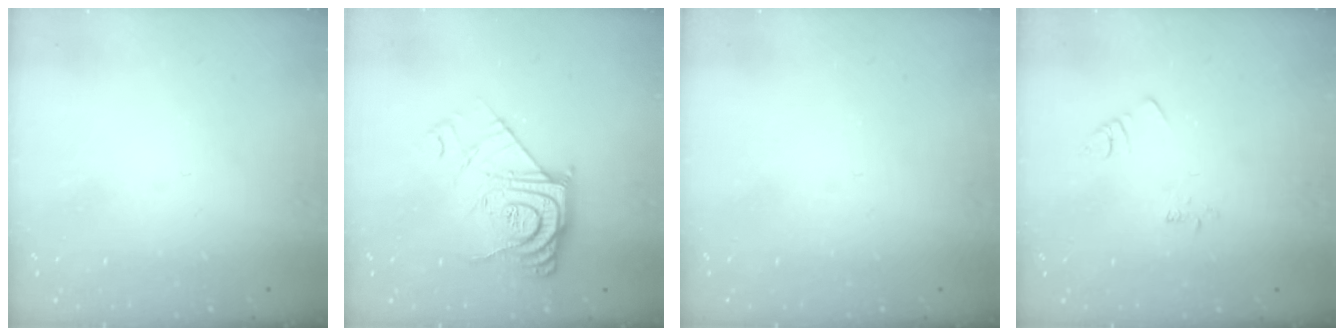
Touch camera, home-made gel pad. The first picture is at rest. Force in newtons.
{"total": 12.3, "press": 12.3, "slide": 1.1}
{"total": 0.0}
{"total": 2.1, "press": 2.1, "slide": 0.4}